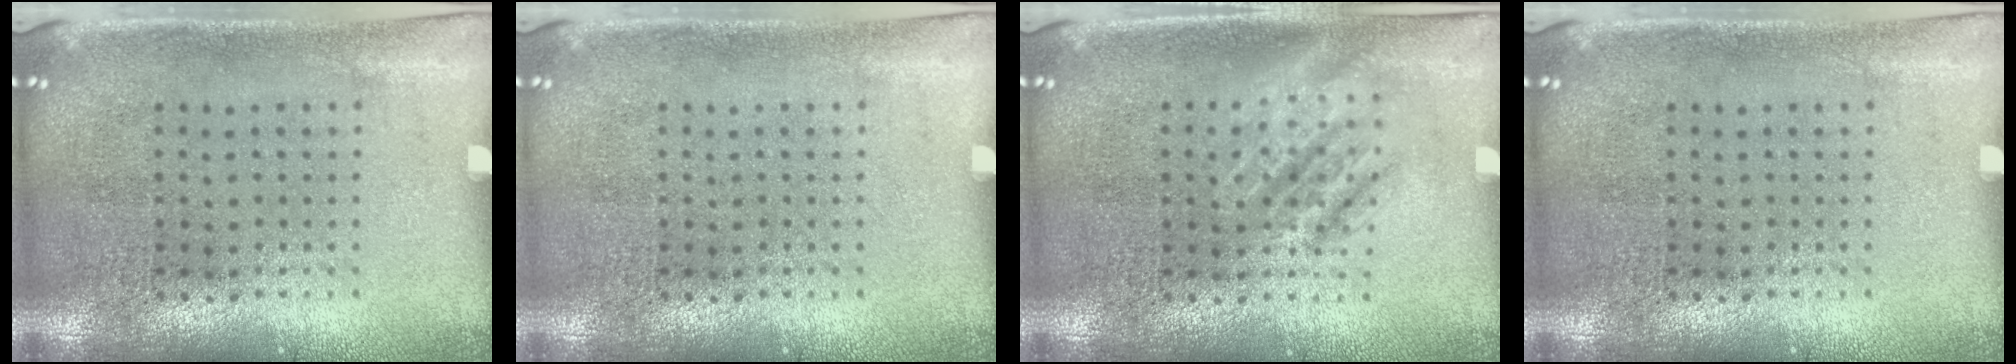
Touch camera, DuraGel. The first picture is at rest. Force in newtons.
{"total": 0.0}
{"total": 1.2, "press": 1.2, "slide": 0.2}
{"total": 0.0}